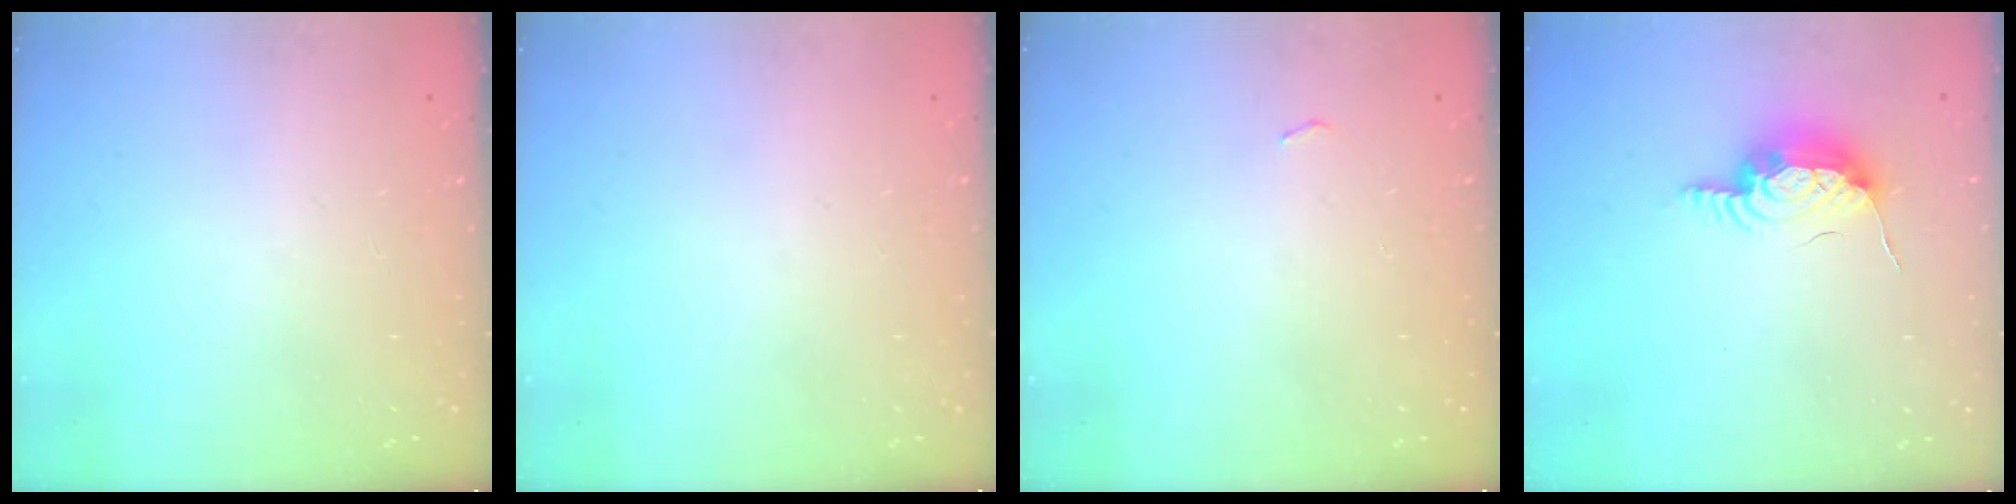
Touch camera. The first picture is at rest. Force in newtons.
{"total": 0.0}
{"total": 2.7, "press": 2.3, "slide": 1.4}
{"total": 11.1, "press": 10.8, "slide": 2.5}